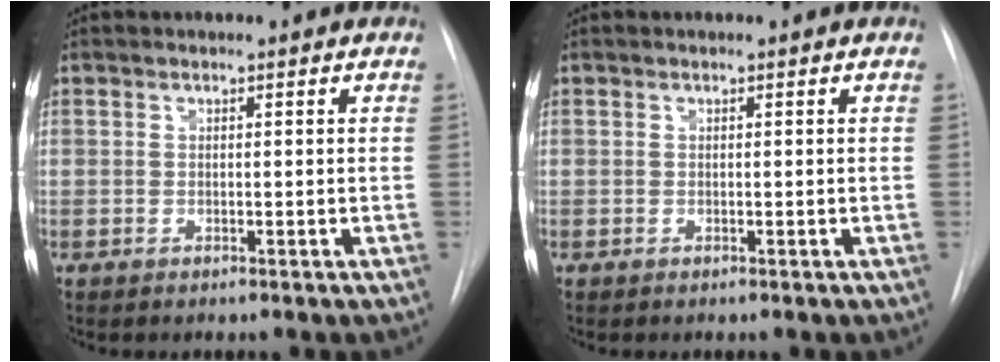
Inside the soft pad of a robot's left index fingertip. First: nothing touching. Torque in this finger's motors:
{"motor_torque": [0.00, 0.00, 0.00, 0.00]}